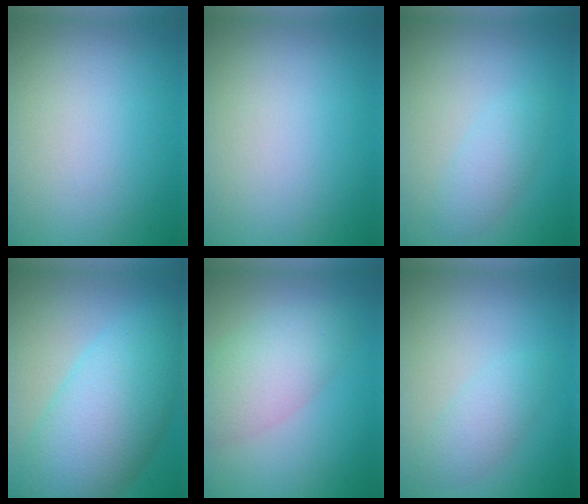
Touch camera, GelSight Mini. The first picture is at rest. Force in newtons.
{"total": 0.0}
{"total": 2.1, "press": 2.1, "slide": 0.1}
{"total": 9.4, "press": 9.4, "slide": 0.2}
{"total": 4.8, "press": 4.8, "slide": 0.2}
{"total": 2.2, "press": 2.2, "slide": 0.1}